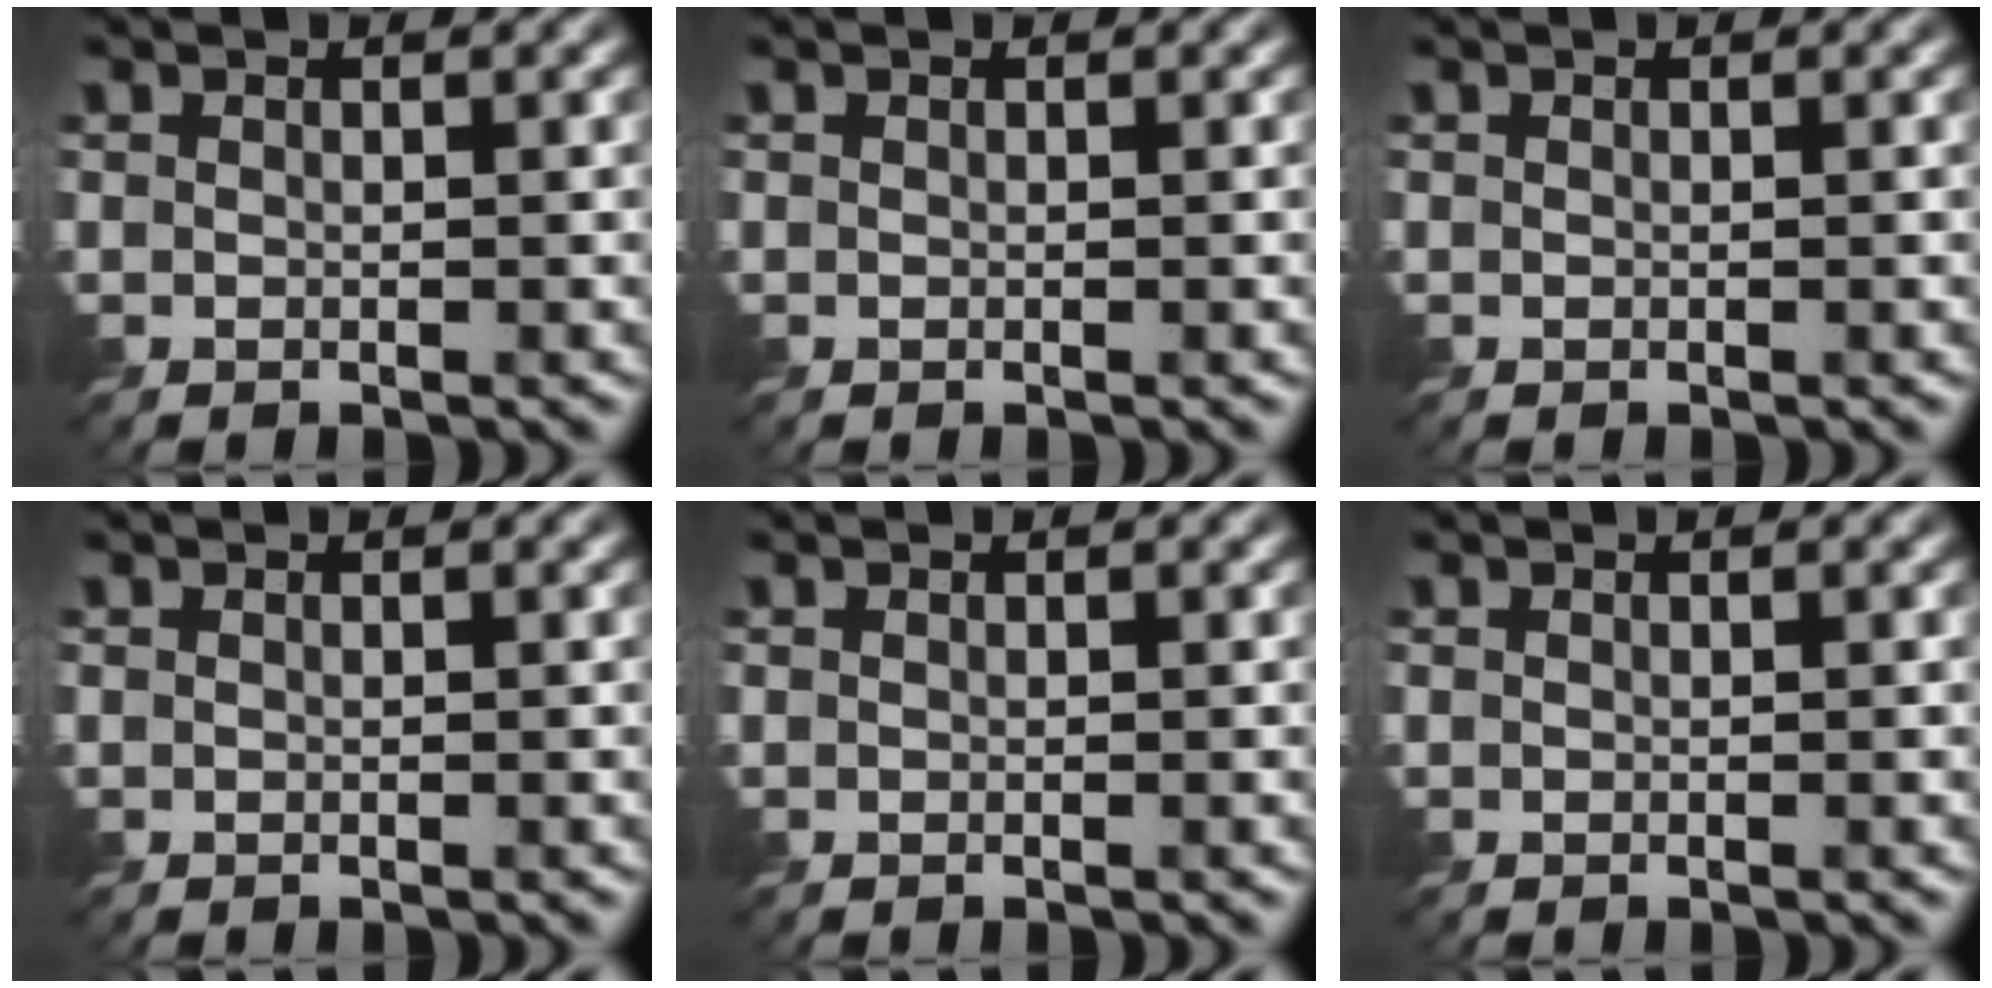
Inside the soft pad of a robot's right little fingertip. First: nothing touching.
{"total": 0.0}
{"total": 0.0}
{"total": 0.0}
{"total": 0.0}
{"total": 0.0}